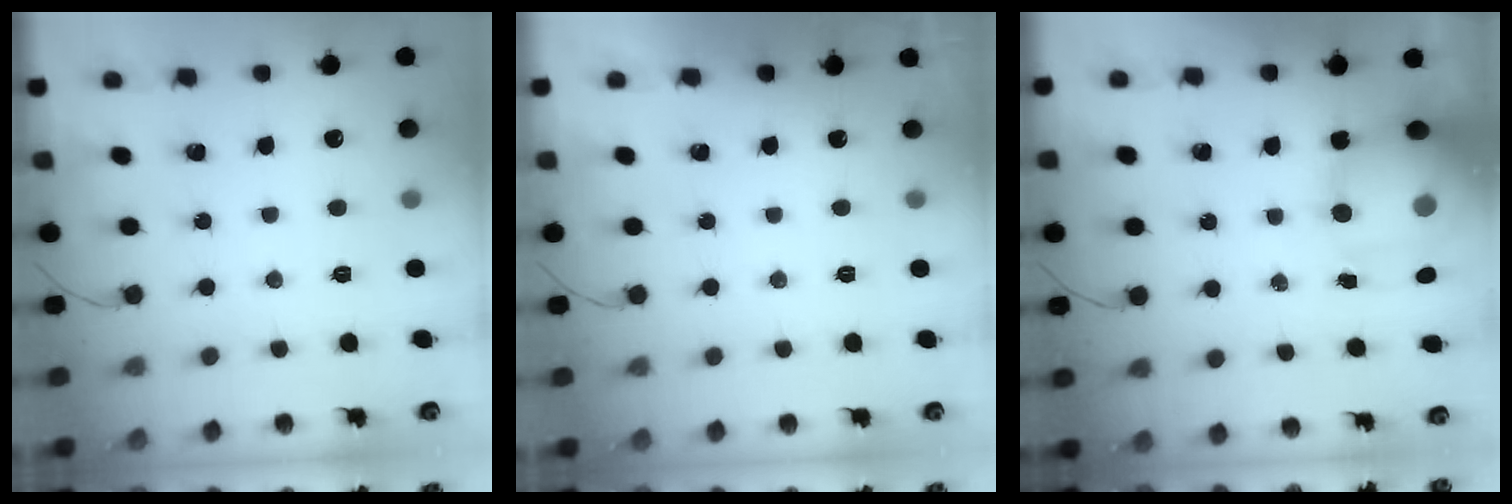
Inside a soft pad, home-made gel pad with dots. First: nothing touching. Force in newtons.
{"total": 0.0}
{"total": 16.3, "press": 15.9, "slide": 3.8}